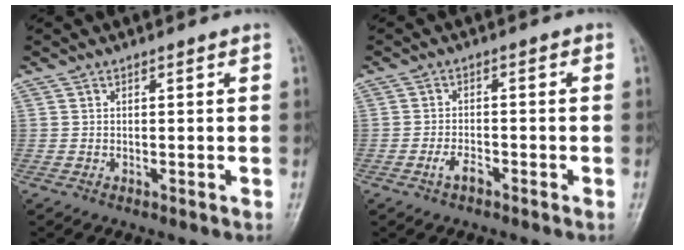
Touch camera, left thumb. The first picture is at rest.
{"total": 2.9, "force": [-1.7, 1.3, 1.8], "torque": [-0.037, 0.013, -0.034]}